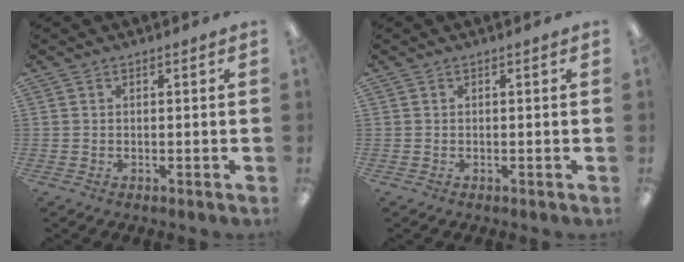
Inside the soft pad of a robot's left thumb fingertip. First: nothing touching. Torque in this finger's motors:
{"motor_torque": [0.00, 0.00, 0.02, -0.02, 0.00]}